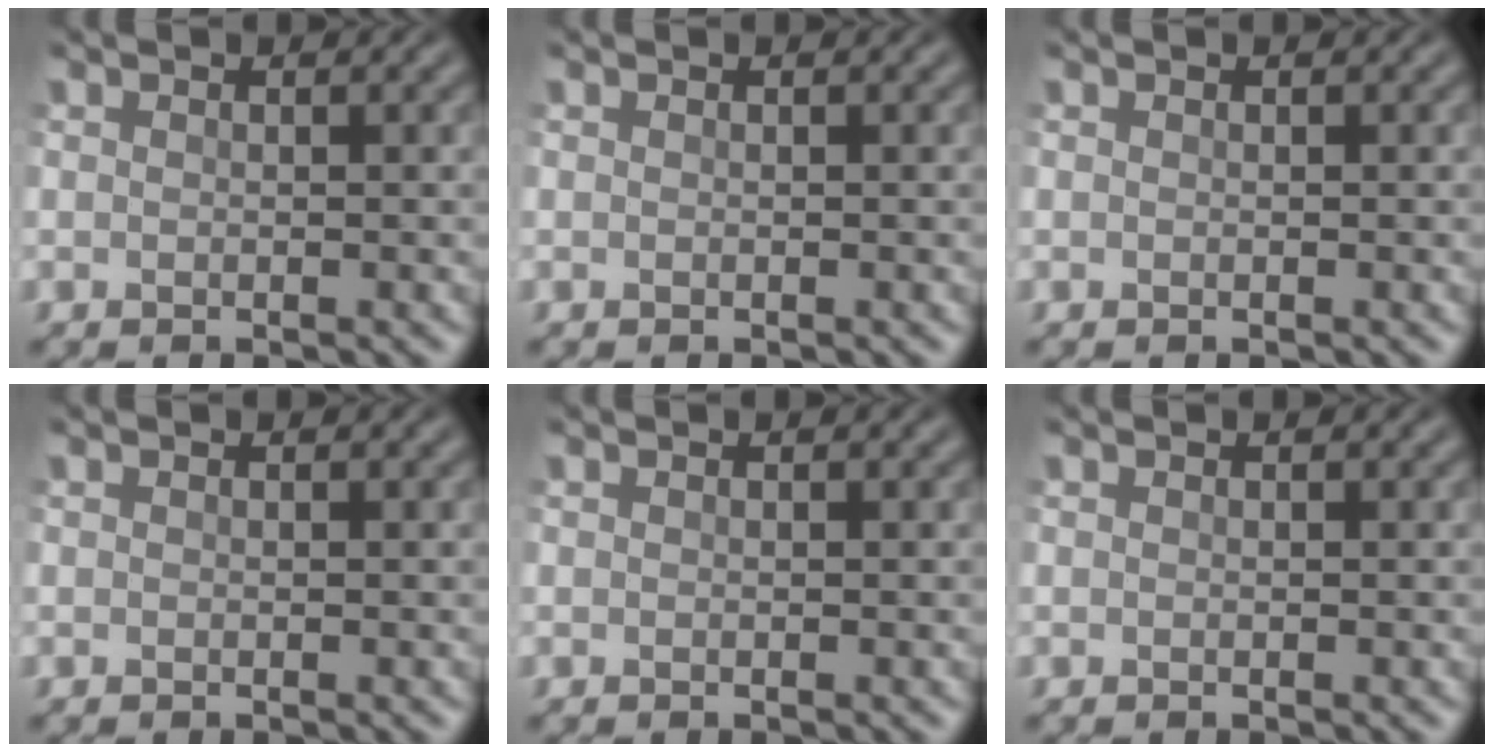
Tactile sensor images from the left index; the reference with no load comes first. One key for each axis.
{"total": 0.0}
{"total": 0.0}
{"total": 0.0}
{"total": 0.0}
{"total": 0.0}